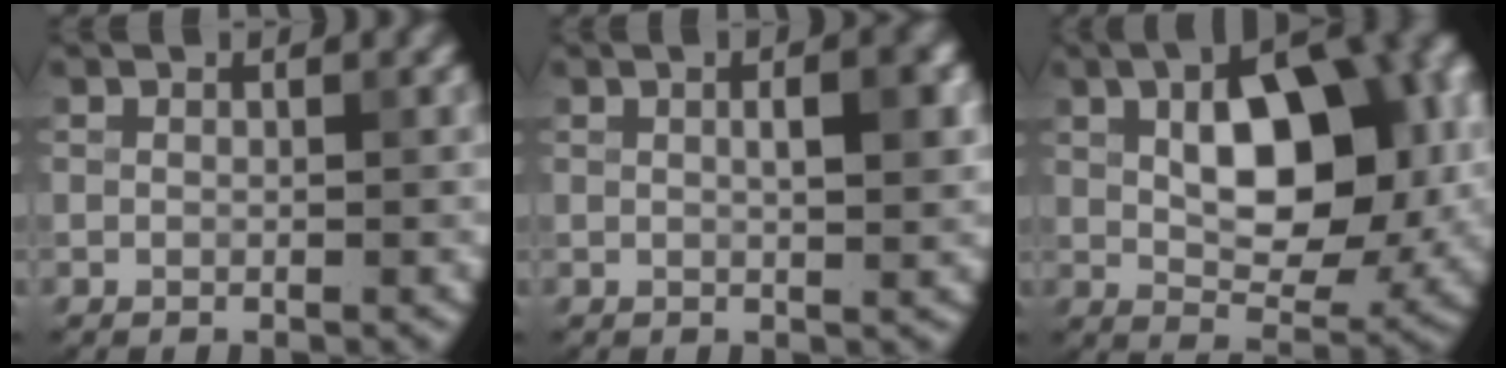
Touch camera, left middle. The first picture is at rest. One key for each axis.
{"total": 3.3, "fx": 0.8, "fy": 1.0, "fz": 3.1, "tx": -0.045, "ty": 0.006, "tz": 0.017}
{"total": 12.7, "fx": 2.1, "fy": 7.0, "fz": 10.4, "tx": -0.140, "ty": 0.011, "tz": 0.043}